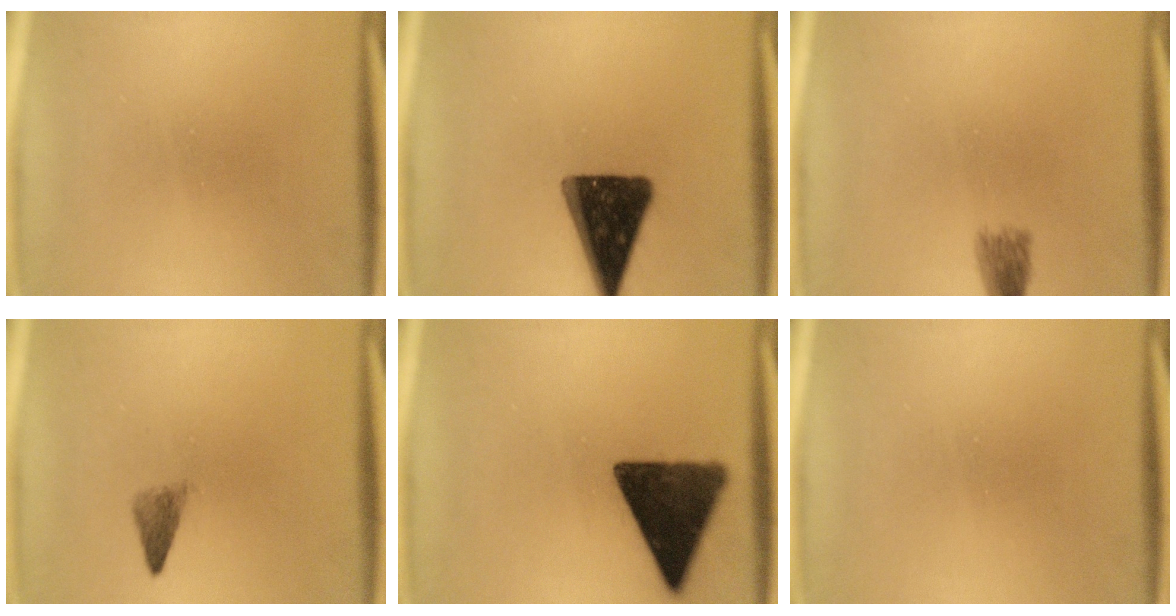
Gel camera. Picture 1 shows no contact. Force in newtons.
{"total": 15.3}
{"total": 2.0}
{"total": 2.1}
{"total": 13.9}
{"total": 0.0}